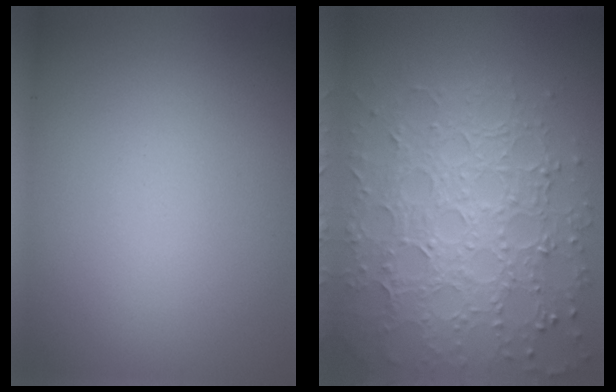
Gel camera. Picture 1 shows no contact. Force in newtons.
{"total": 8.1, "press": 5.9, "slide": 5.6}